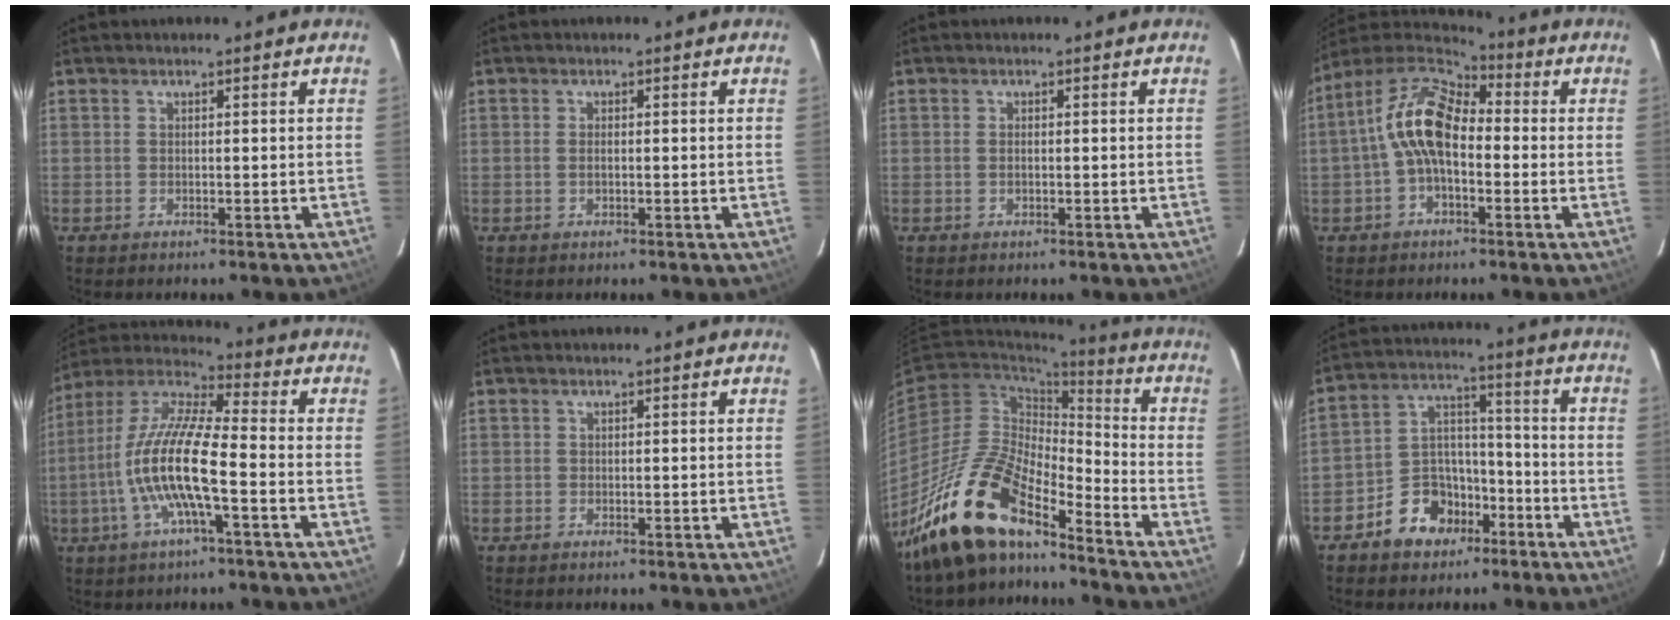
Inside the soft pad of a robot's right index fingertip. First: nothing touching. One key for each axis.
{"total": 1.1, "fx": -0.2, "fy": 0.5, "fz": 0.9, "tx": -0.020, "ty": 0.001, "tz": -0.004}
{"total": 0.8, "fx": -0.1, "fy": 0.4, "fz": 0.7, "tx": -0.016, "ty": 0.001, "tz": -0.004}
{"total": 11.3, "fx": -1.0, "fy": 6.2, "fz": 9.4, "tx": -0.185, "ty": 0.026, "tz": -0.027}
{"total": 14.6, "fx": -3.9, "fy": 2.6, "fz": 13.8, "tx": -0.271, "ty": -0.003, "tz": -0.080}
{"total": 0.0}
{"total": 17.5, "fx": -14.2, "fy": 5.1, "fz": 8.9, "tx": -0.172, "ty": 0.000, "tz": -0.272}
{"total": 10.6, "fx": -6.5, "fy": 7.6, "fz": 3.4, "tx": -0.071, "ty": 0.046, "tz": -0.094}